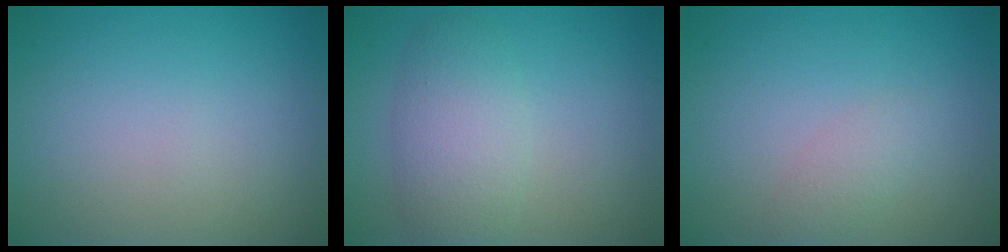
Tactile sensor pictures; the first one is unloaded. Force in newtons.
{"total": 4.4, "press": 4.4, "slide": 0.1}
{"total": 1.5, "press": 1.5, "slide": 0.1}